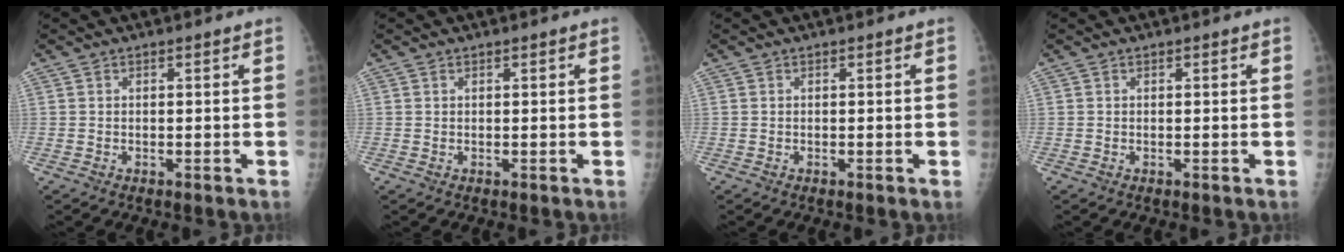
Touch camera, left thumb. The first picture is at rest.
{"total": 0.0}
{"total": 0.0}
{"total": 0.0}